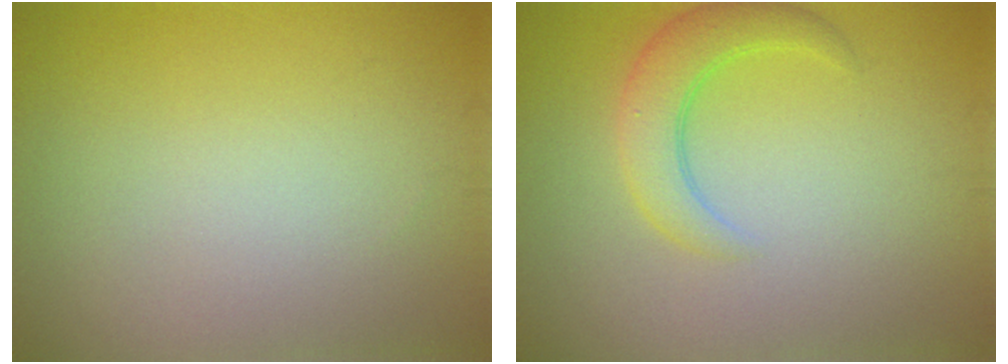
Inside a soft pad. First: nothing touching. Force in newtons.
{"total": 3.7, "press": 3.7, "slide": 0.2}